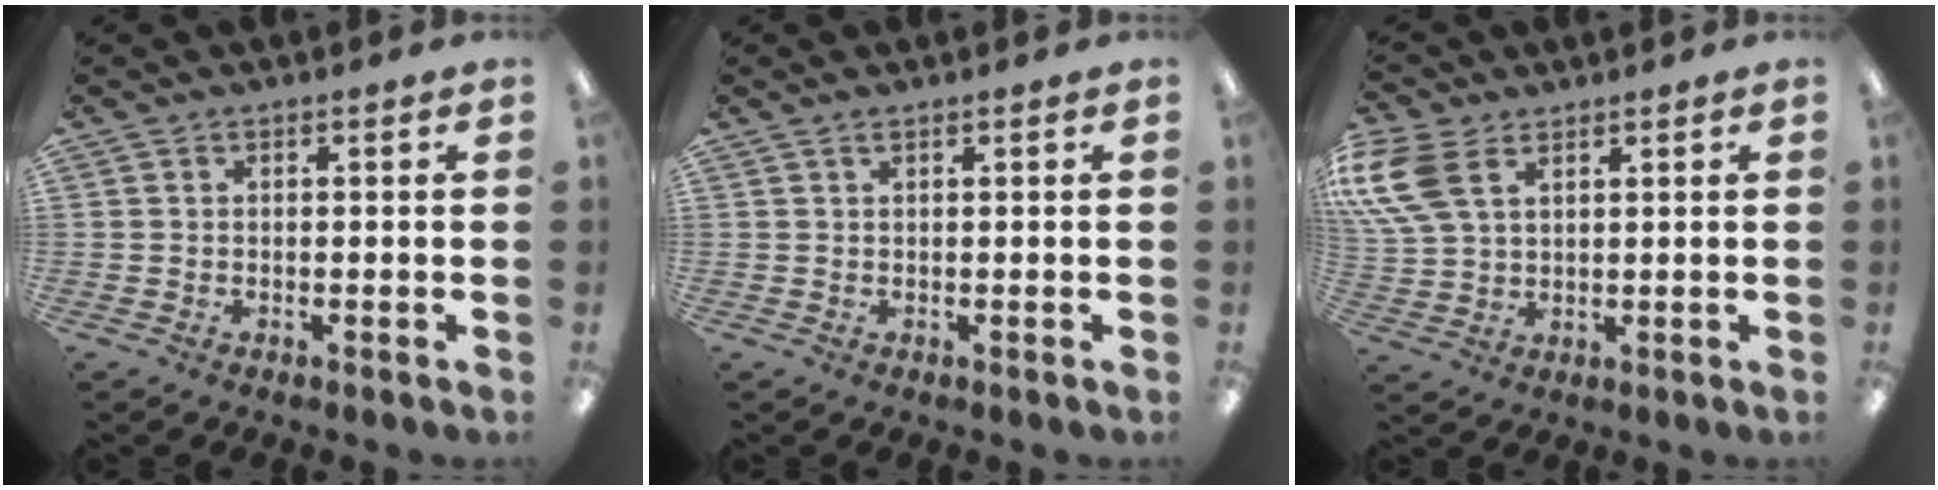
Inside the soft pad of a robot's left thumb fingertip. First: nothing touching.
{"total": 0.5, "force": [0.3, 0.1, 0.5], "torque": [-0.010, 0.000, 0.004]}
{"total": 11.4, "force": [4.6, 7.5, 7.3], "torque": [-0.174, 0.000, 0.089]}